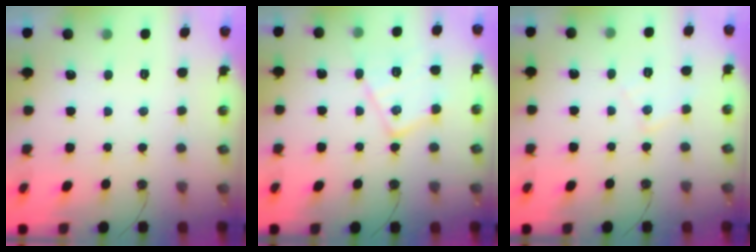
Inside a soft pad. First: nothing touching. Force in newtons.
{"total": 13.0, "press": 12.9, "slide": 0.6}
{"total": 6.0, "press": 6.0, "slide": 0.5}